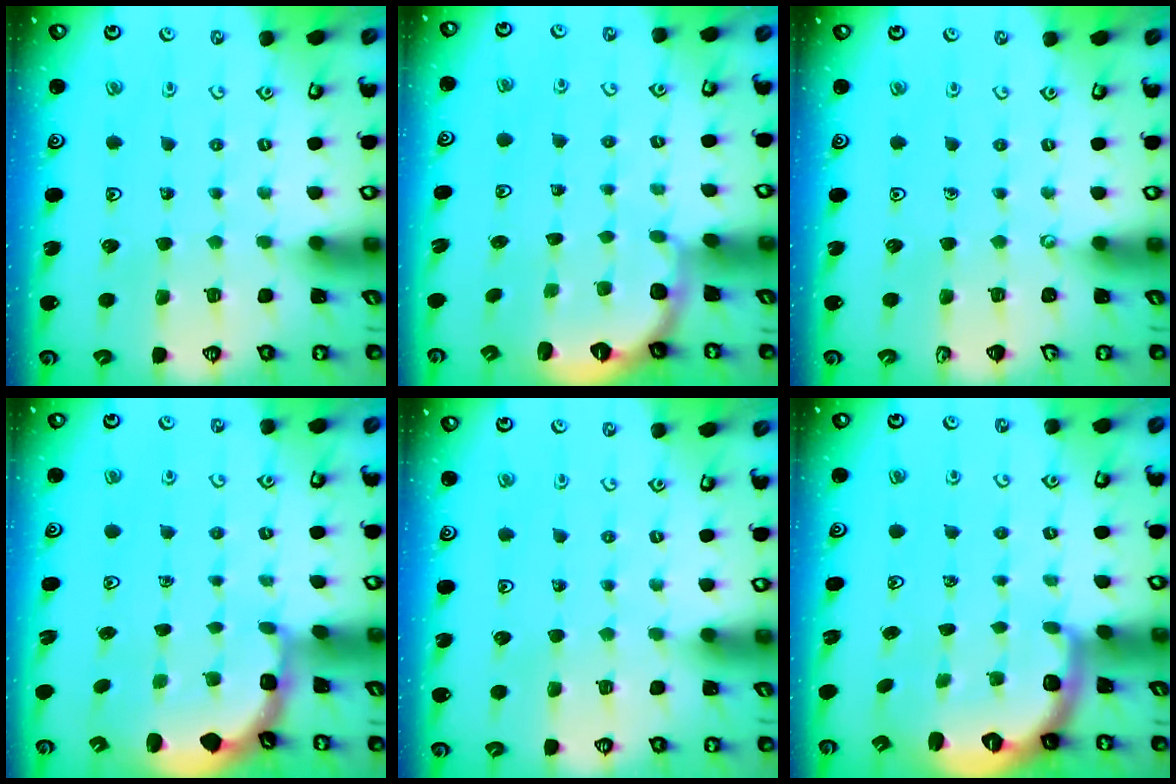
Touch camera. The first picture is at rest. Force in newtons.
{"total": 2.6, "press": 1.7, "slide": 1.9}
{"total": 0.0}
{"total": 2.4, "press": 2.1, "slide": 1.2}
{"total": 0.0}
{"total": 2.7, "press": 1.7, "slide": 2.0}